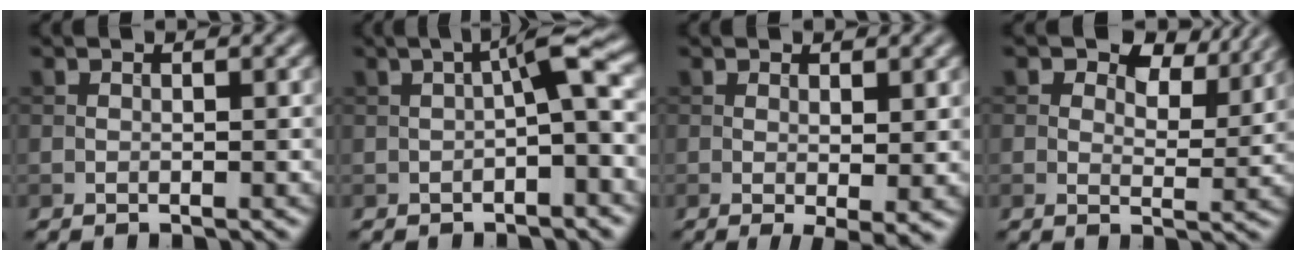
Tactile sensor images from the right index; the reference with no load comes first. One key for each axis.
{"total": 4.0, "fx": 0.0, "fy": 0.5, "fz": 3.9, "tx": -0.064, "ty": 0.021, "tz": -0.005}
{"total": 2.6, "fx": 0.0, "fy": 0.3, "fz": 2.6, "tx": -0.039, "ty": -0.011, "tz": 0.004}
{"total": 6.4, "fx": 4.0, "fy": 3.3, "fz": 3.6, "tx": -0.050, "ty": -0.003, "tz": 0.054}